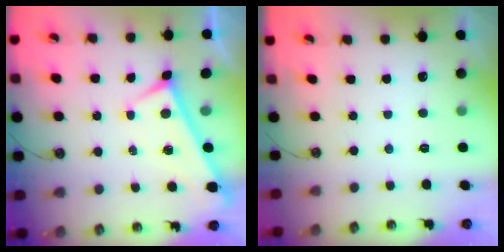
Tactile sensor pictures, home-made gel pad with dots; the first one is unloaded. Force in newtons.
{"total": 0.0}